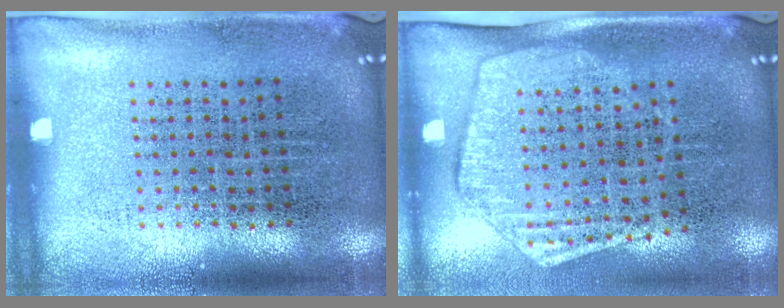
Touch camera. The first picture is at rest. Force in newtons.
{"total": 1.8, "press": 1.5, "slide": 0.8}